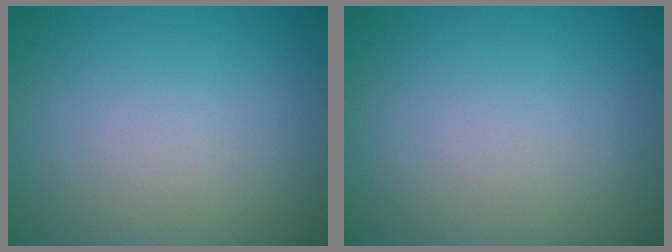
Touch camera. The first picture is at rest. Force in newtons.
{"total": 0.0}